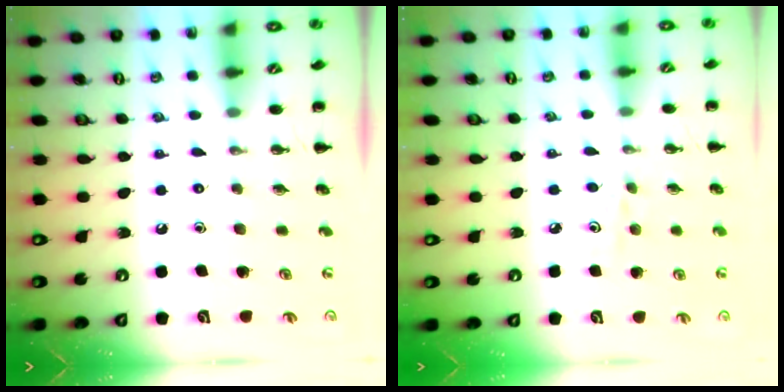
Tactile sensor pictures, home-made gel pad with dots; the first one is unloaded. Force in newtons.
{"total": 4.1, "press": 3.8, "slide": 1.5}